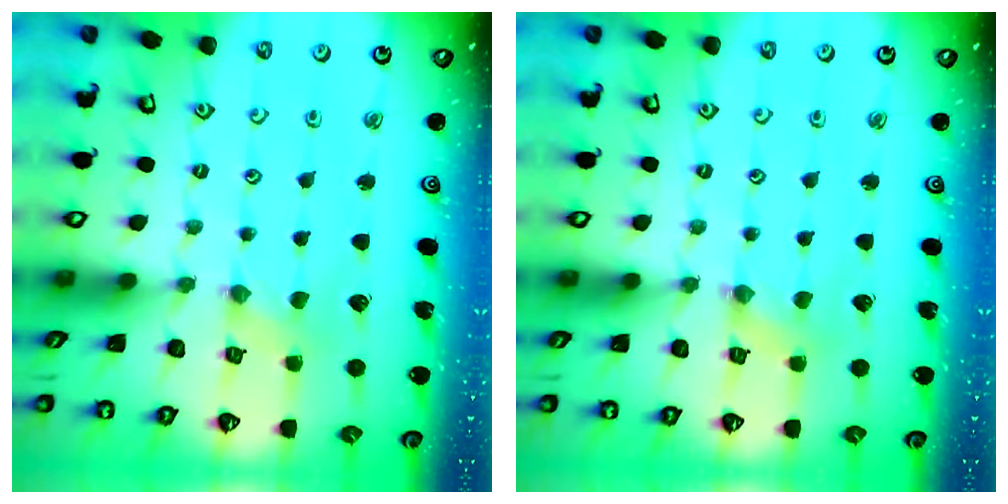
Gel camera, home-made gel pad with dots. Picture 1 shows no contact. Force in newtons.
{"total": 1.0, "press": 1.0, "slide": 0.1}